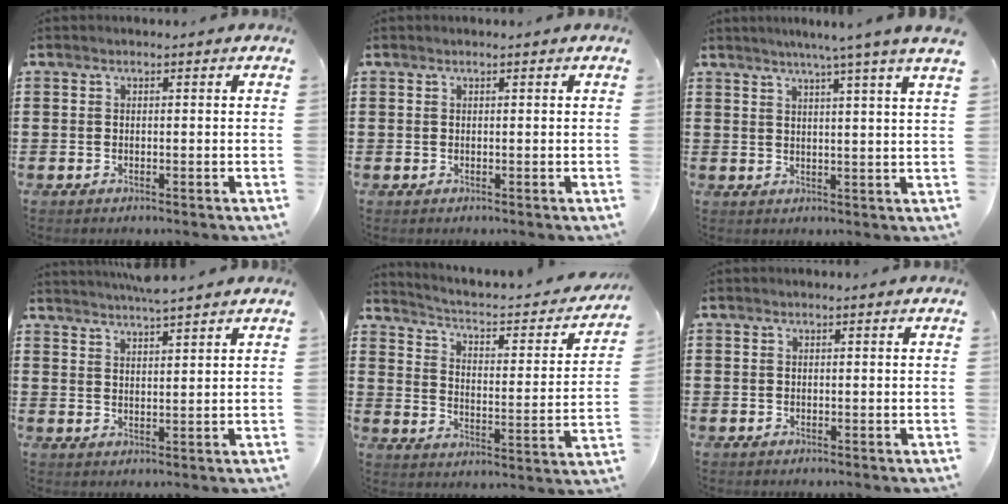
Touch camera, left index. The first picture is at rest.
{"total": 0.0}
{"total": 4.5, "force": [3.4, -1.5, 2.6], "torque": [-0.056, -0.015, 0.055]}
{"total": 3.2, "force": [3.2, -0.5, 0.3], "torque": [-0.016, -0.011, 0.058]}
{"total": 2.5, "force": [1.8, 0.5, 1.7], "torque": [-0.050, -0.027, 0.017]}
{"total": 0.0}